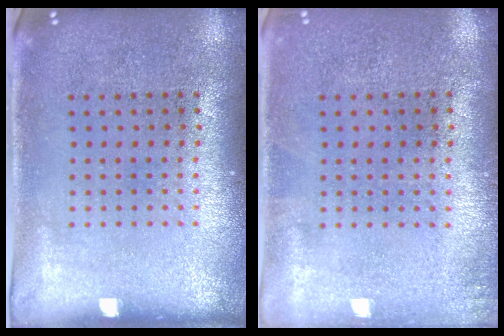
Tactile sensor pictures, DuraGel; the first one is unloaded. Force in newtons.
{"total": 0.7, "press": 0.7, "slide": 0.1}